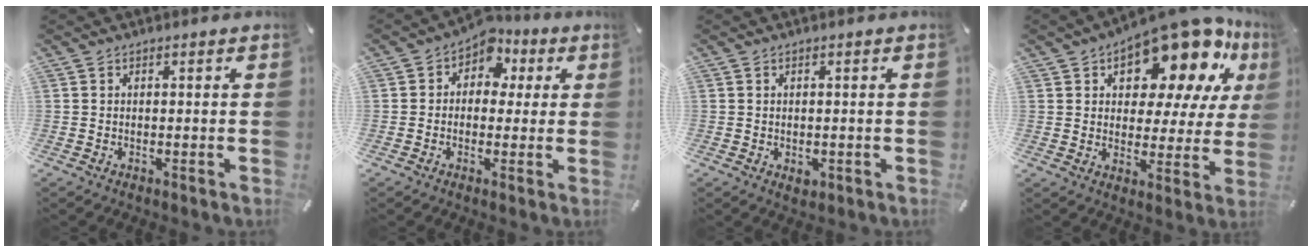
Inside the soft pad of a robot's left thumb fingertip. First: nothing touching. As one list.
[{"total": 5.8, "force": [1.2, 5.2, 2.4], "torque": [-0.040, -0.006, 0.015]}, {"total": 1.7, "force": [-0.5, 1.4, 0.9], "torque": [-0.016, 0.003, -0.009]}, {"total": 18.5, "force": [13.1, 8.5, 10.1], "torque": [-0.156, -0.099, 0.221]}]